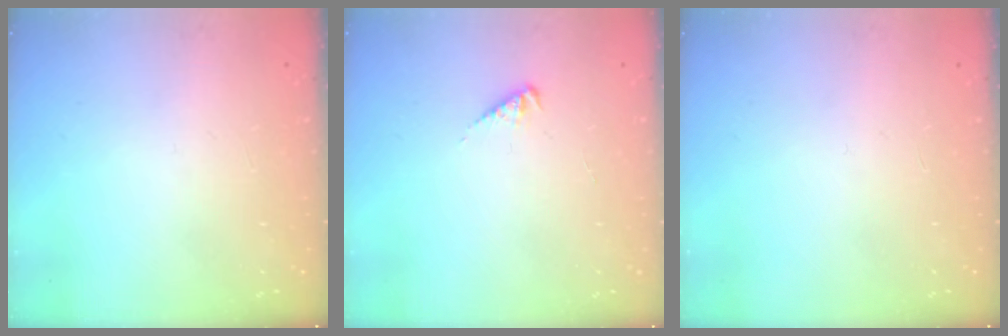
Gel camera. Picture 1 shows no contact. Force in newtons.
{"total": 2.6, "press": 2.6, "slide": 0.4}
{"total": 0.0}